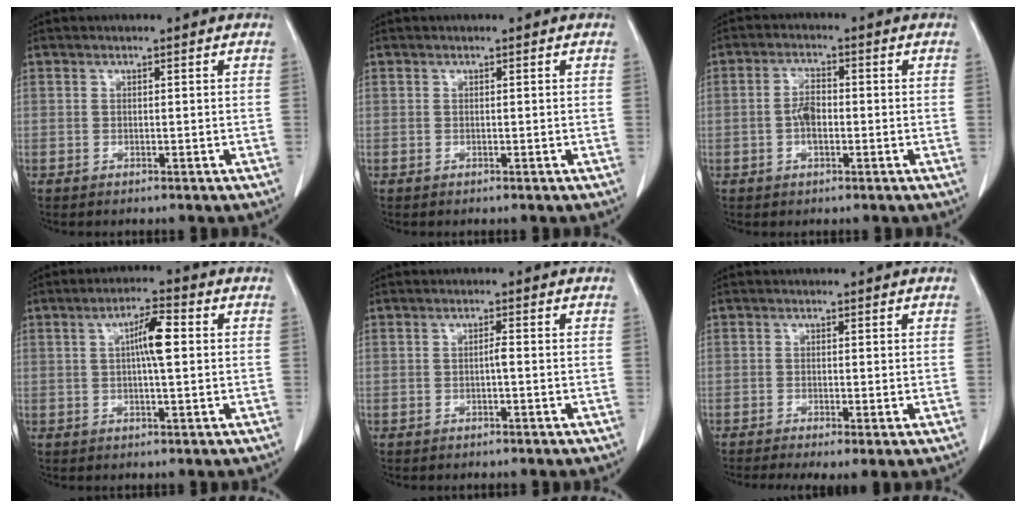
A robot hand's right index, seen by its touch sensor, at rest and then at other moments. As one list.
[{"total": 0.0}, {"total": 3.7, "force": [-0.6, 1.7, 3.2], "torque": [-0.066, 0.007, -0.013]}, {"total": 5.5, "force": [0.9, 0.7, 5.4], "torque": [-0.093, 0.009, 0.012]}, {"total": 0.9, "force": [-0.2, 0.0, 0.9], "torque": [-0.015, 0.002, -0.003]}, {"total": 3.7, "force": [-2.0, 0.9, 3.0], "torque": [-0.047, -0.014, -0.033]}]